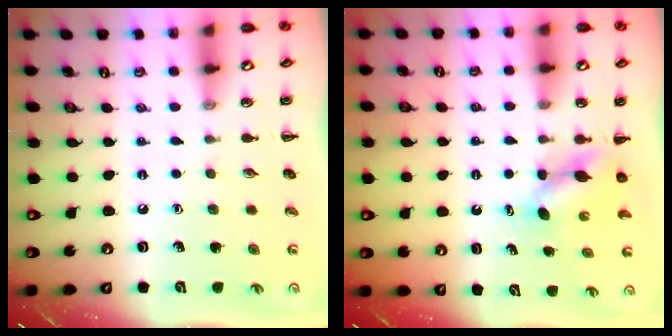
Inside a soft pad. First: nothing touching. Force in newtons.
{"total": 4.2, "press": 4.2, "slide": 0.5}